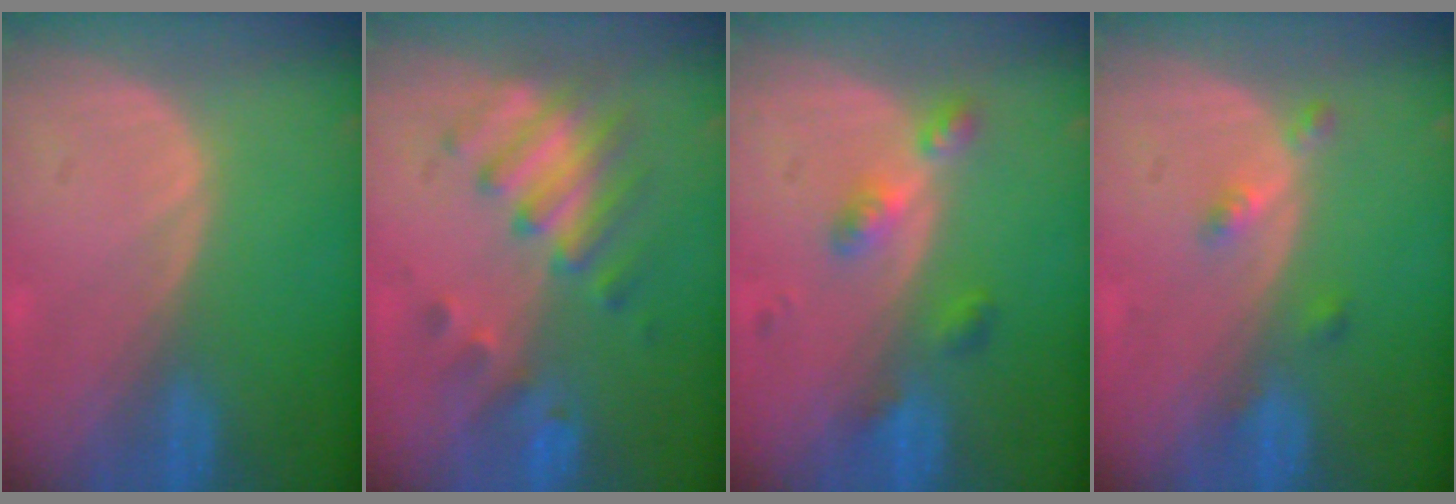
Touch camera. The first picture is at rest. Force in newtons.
{"total": 7.1, "press": 6.8, "slide": 2.0}
{"total": 4.8, "press": 4.3, "slide": 2.0}
{"total": 2.7, "press": 2.3, "slide": 1.5}